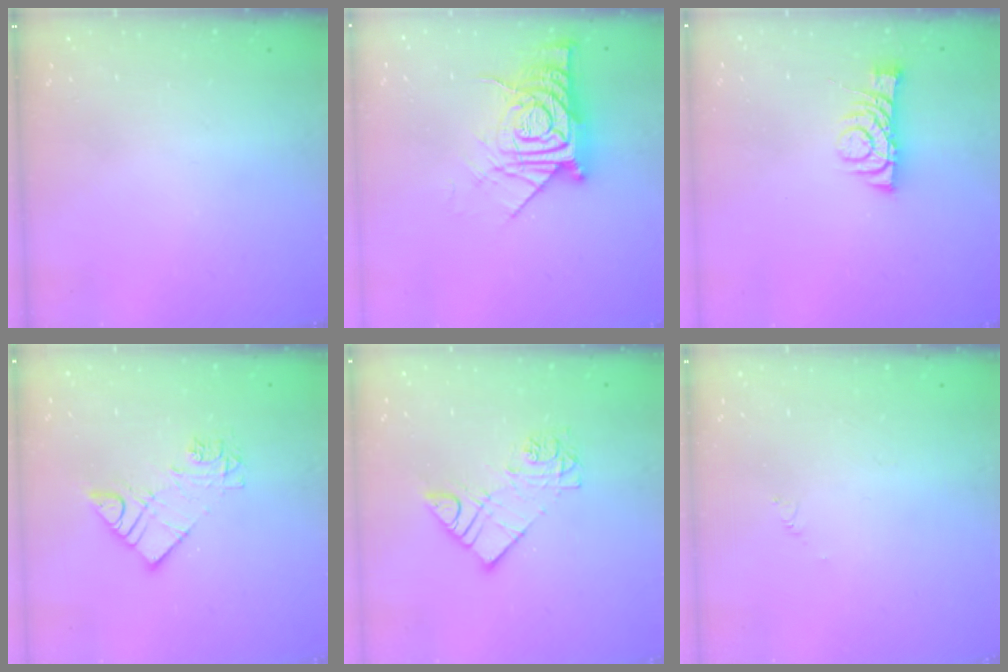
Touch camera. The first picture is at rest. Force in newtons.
{"total": 14.9, "press": 14.9, "slide": 1.5}
{"total": 7.7, "press": 7.6, "slide": 0.7}
{"total": 10.5, "press": 10.4, "slide": 1.1}
{"total": 9.4, "press": 9.4, "slide": 0.5}
{"total": 1.6, "press": 1.5, "slide": 0.3}